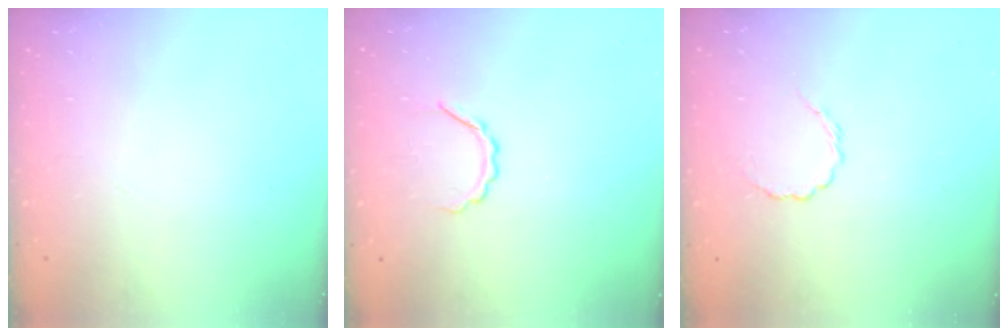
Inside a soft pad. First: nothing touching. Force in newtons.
{"total": 3.6, "press": 3.6, "slide": 0.6}
{"total": 2.9, "press": 2.7, "slide": 1.0}